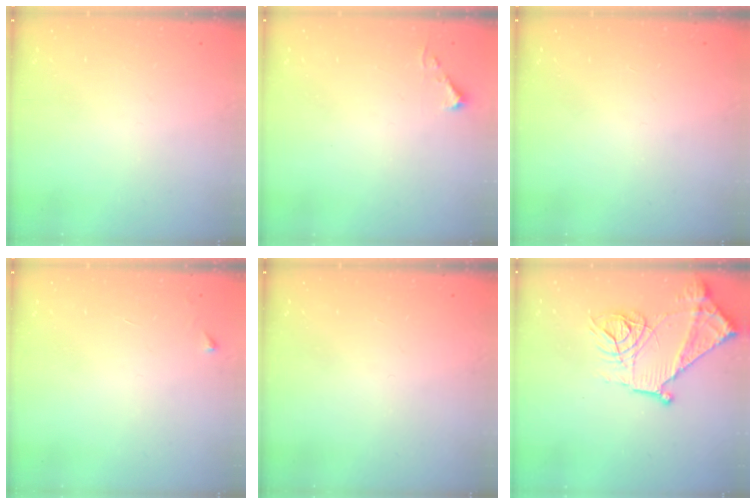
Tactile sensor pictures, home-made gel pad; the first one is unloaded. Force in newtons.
{"total": 3.5, "press": 3.5, "slide": 0.4}
{"total": 0.0}
{"total": 2.6, "press": 2.6, "slide": 0.3}
{"total": 0.0}
{"total": 15.5, "press": 15.4, "slide": 1.4}